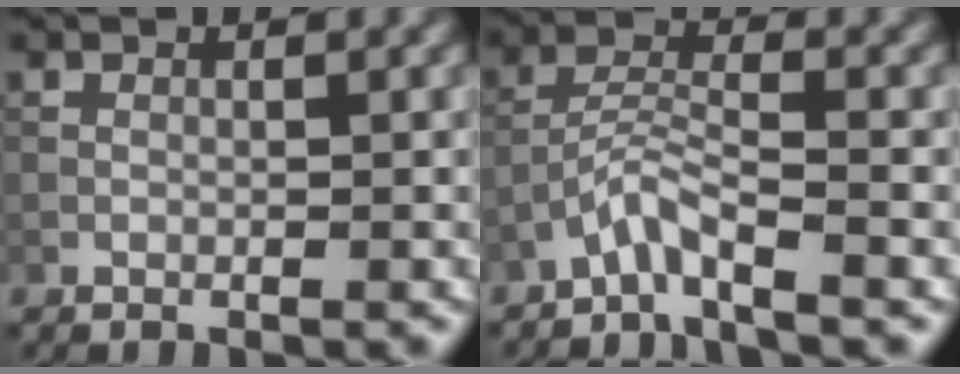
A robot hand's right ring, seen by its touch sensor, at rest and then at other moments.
{"total": 2.7, "force": [-2.2, 0.0, 1.5], "torque": [-0.032, 0.010, -0.052]}